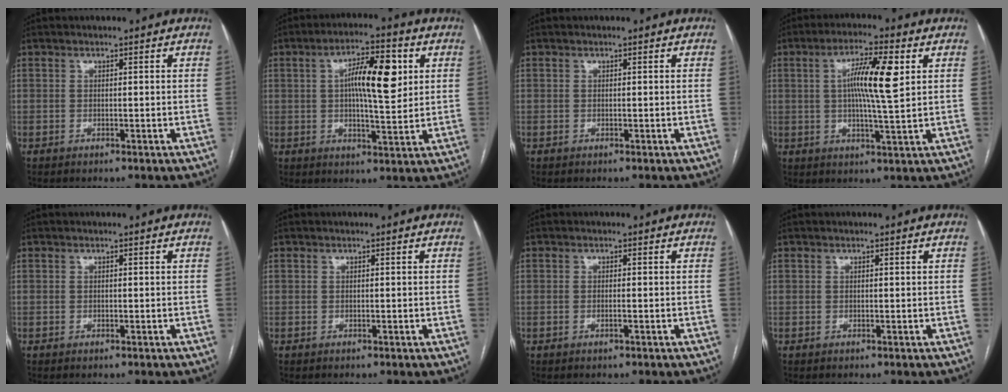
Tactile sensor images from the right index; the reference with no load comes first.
{"total": 10.3, "force": [2.5, 2.5, 9.7], "torque": [-0.163, 0.014, 0.039]}
{"total": 0.0}
{"total": 9.2, "force": [2.1, 0.4, 9.0], "torque": [-0.160, 0.005, 0.034]}
{"total": 0.0}
{"total": 0.0}
{"total": 0.8, "force": [-0.3, 0.0, 0.7], "torque": [-0.016, -0.001, -0.004]}
{"total": 0.0}